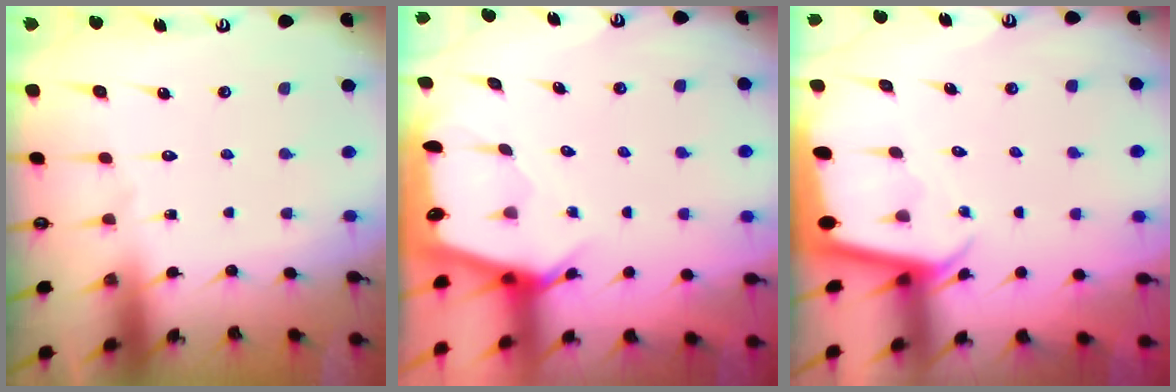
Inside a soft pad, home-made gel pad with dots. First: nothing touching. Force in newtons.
{"total": 2.7, "press": 2.7, "slide": 0.2}
{"total": 2.0, "press": 2.0, "slide": 0.1}